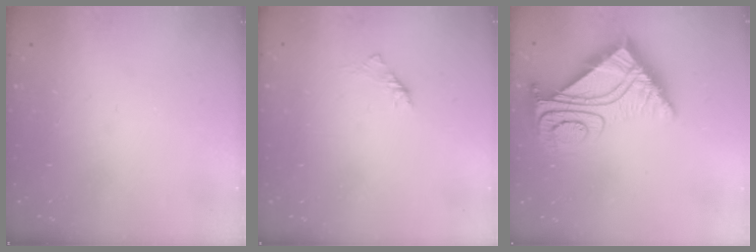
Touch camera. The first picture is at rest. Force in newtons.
{"total": 1.6, "press": 1.4, "slide": 0.6}
{"total": 11.0, "press": 10.9, "slide": 1.0}